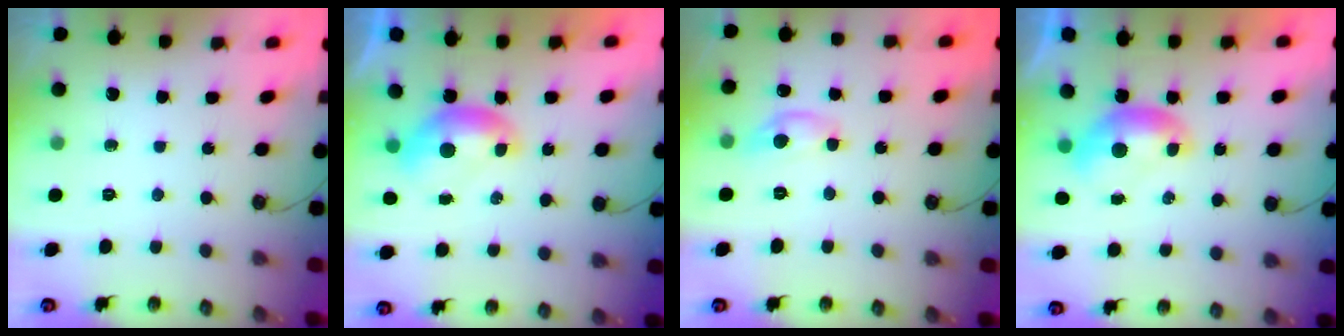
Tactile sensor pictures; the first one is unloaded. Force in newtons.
{"total": 0.0}
{"total": 1.4, "press": 1.4, "slide": 0.2}
{"total": 0.0}